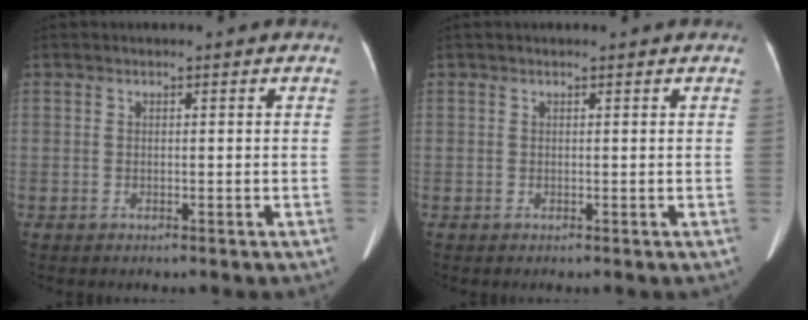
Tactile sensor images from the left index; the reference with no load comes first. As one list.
[{"total": 0.7, "force": [0.7, 0.1, 0.2], "torque": [-0.009, 0.005, 0.008]}]